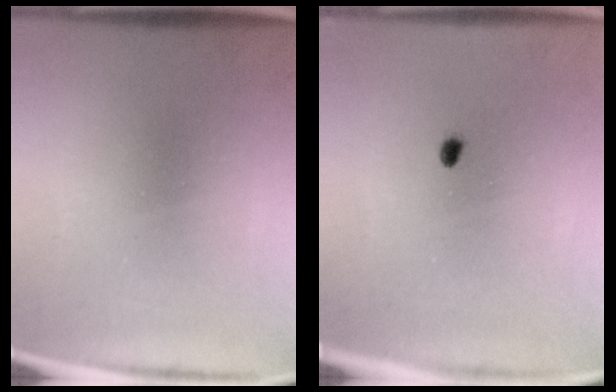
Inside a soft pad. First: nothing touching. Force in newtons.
{"total": 1.3}